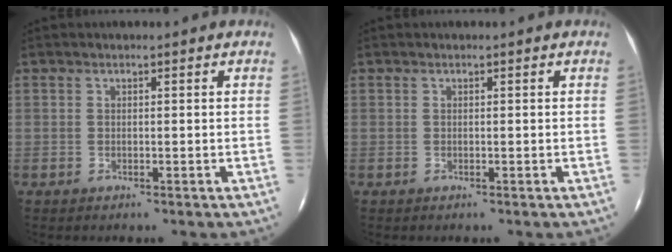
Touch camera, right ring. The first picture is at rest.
{"total": 0.0}